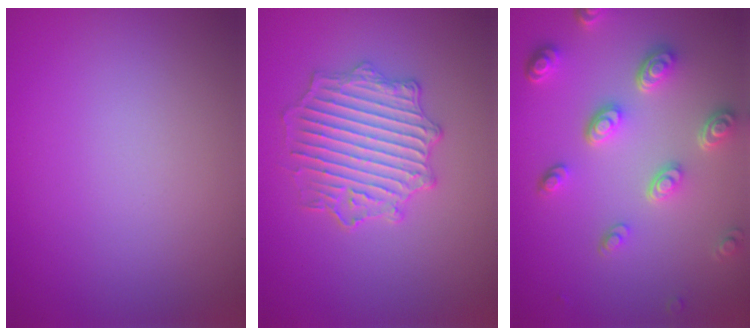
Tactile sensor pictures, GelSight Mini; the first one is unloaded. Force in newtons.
{"total": 4.8, "press": 4.5, "slide": 1.7}
{"total": 4.8, "press": 3.7, "slide": 3.0}